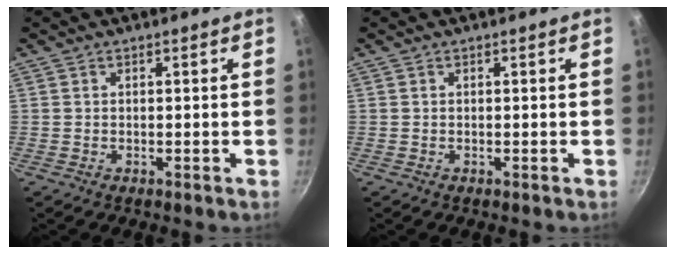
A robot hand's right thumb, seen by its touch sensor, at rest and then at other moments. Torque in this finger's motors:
{"motor_torque": [0.00, 0.00, 0.00, 0.00, 0.00]}